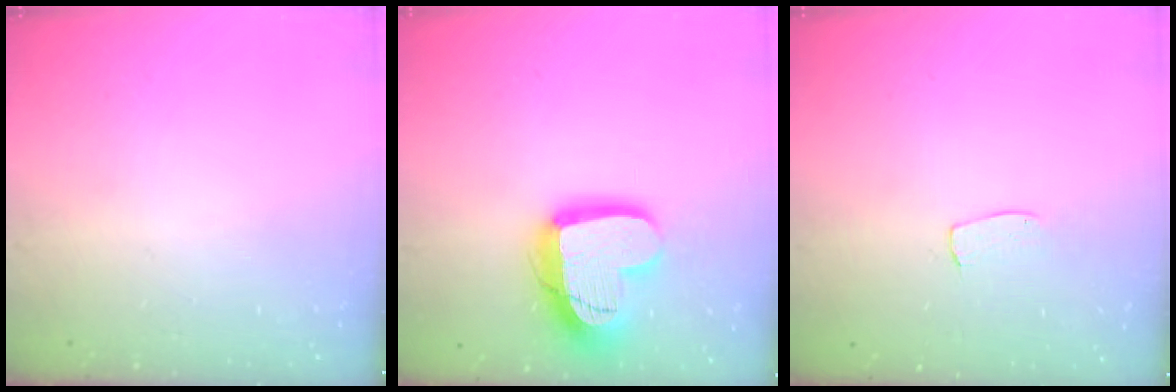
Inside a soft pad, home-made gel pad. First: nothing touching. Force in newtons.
{"total": 17.4, "press": 17.4, "slide": 1.4}
{"total": 4.5, "press": 4.5, "slide": 0.3}